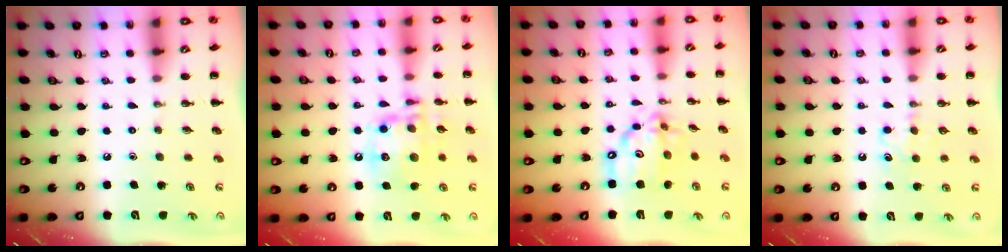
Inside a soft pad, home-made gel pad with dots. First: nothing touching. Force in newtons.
{"total": 13.7, "press": 13.5, "slide": 2.3}
{"total": 13.4, "press": 12.8, "slide": 3.9}
{"total": 5.0, "press": 4.8, "slide": 1.5}